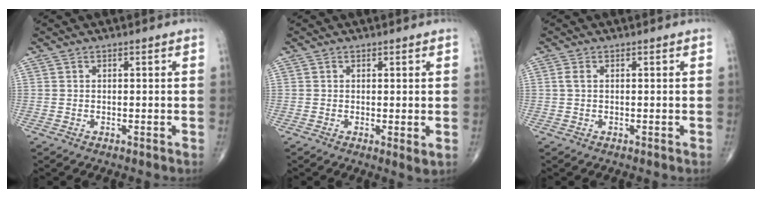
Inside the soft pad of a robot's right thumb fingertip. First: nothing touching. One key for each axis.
{"total": 1.9, "fx": 0.0, "fy": 0.5, "fz": 1.8, "tx": -0.032, "ty": -0.009, "tz": 0.000}
{"total": 1.1, "fx": 0.2, "fy": 0.5, "fz": 0.9, "tx": -0.025, "ty": 0.002, "tz": 0.003}